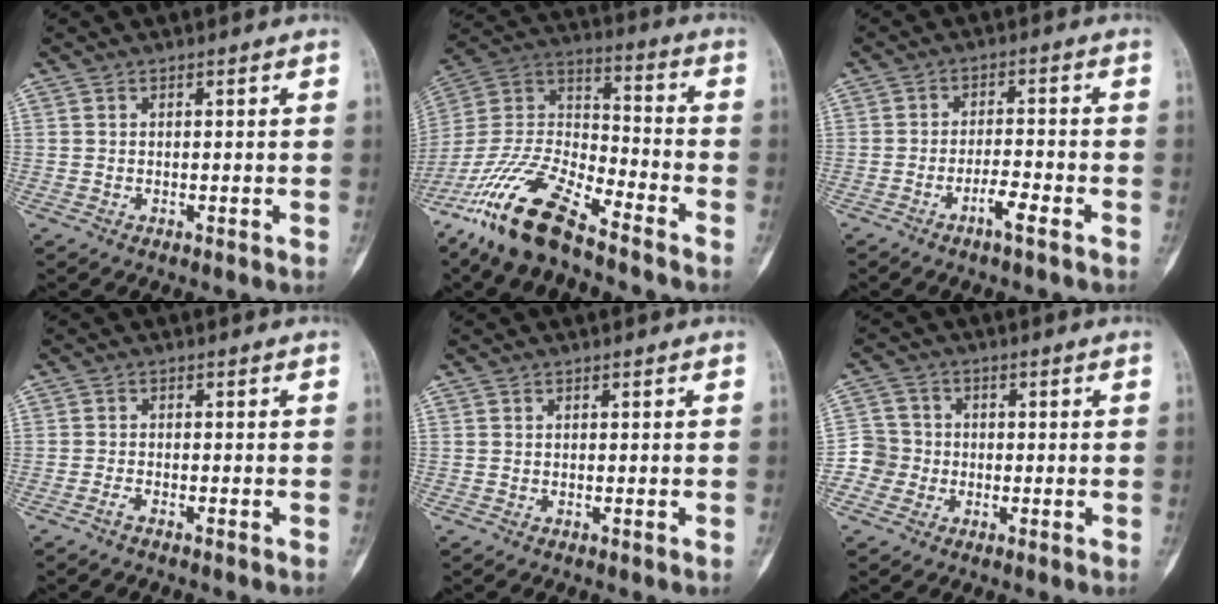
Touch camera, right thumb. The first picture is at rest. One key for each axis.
{"total": 19.3, "fx": -14.0, "fy": 5.9, "fz": 11.9, "tx": -0.249, "ty": 0.060, "tz": -0.267}
{"total": 4.2, "fx": -2.6, "fy": 0.7, "fz": 3.3, "tx": -0.065, "ty": 0.018, "tz": -0.048}
{"total": 1.3, "fx": -1.1, "fy": 0.3, "fz": 0.7, "tx": -0.022, "ty": 0.006, "tz": -0.021}
{"total": 0.0}
{"total": 5.2, "fx": -1.5, "fy": 5.0, "fz": 0.3, "tx": 0.019, "ty": 0.014, "tz": -0.036}